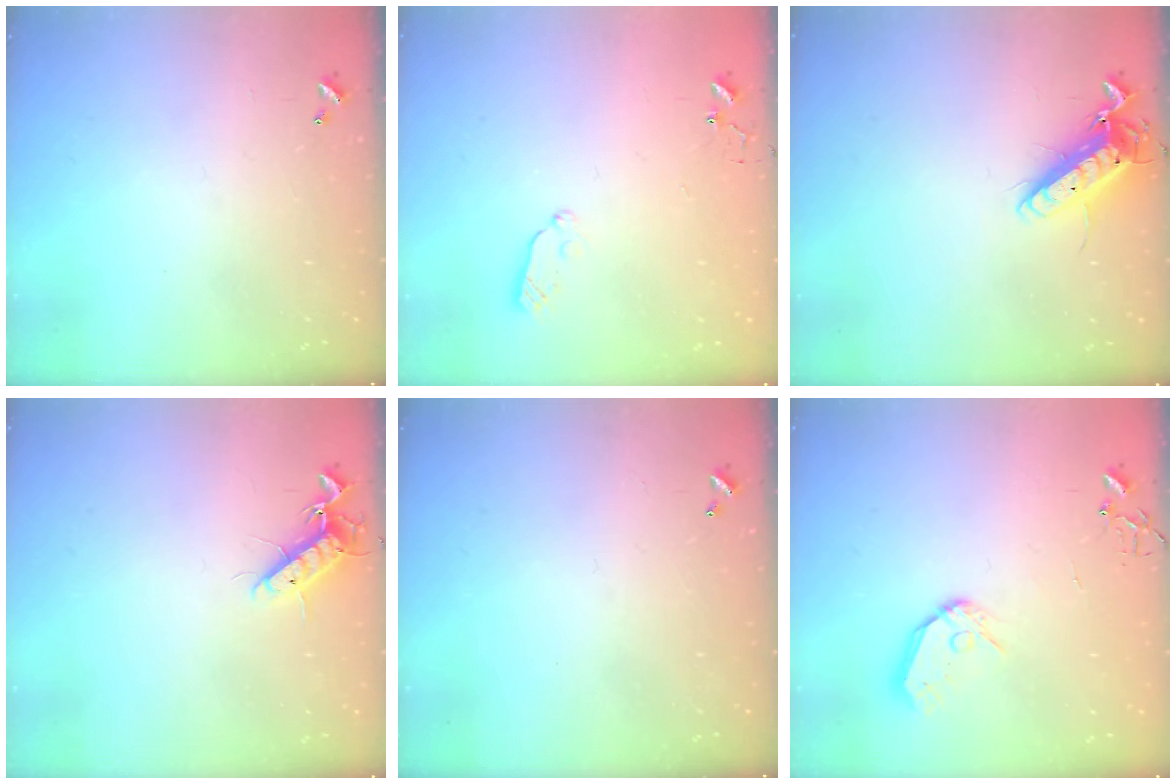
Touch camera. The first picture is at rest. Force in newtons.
{"total": 3.8, "press": 3.8, "slide": 0.6}
{"total": 13.6, "press": 13.4, "slide": 2.0}
{"total": 11.0, "press": 10.9, "slide": 1.9}
{"total": 0.0}
{"total": 10.5, "press": 10.5, "slide": 1.3}